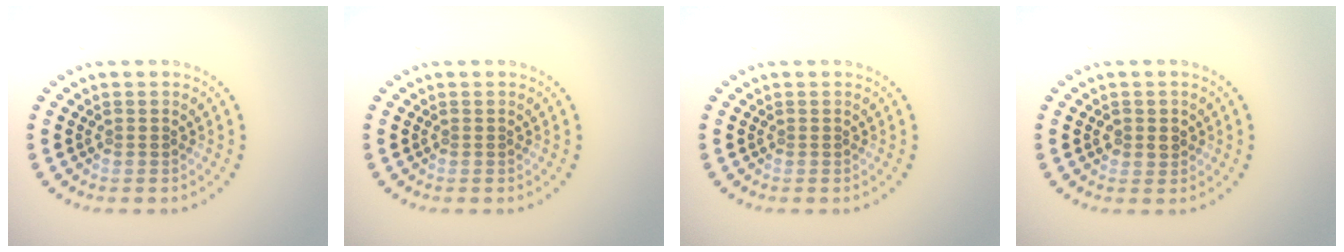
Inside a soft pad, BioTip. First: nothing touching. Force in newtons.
{"total": 0.0}
{"total": 0.0}
{"total": 1.5, "press": 1.4, "slide": 0.6}